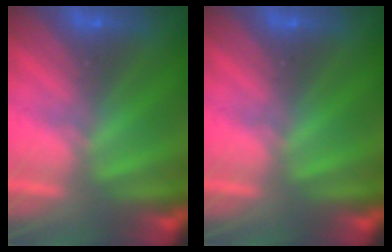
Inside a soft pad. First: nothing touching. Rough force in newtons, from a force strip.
{"total": 0.0}